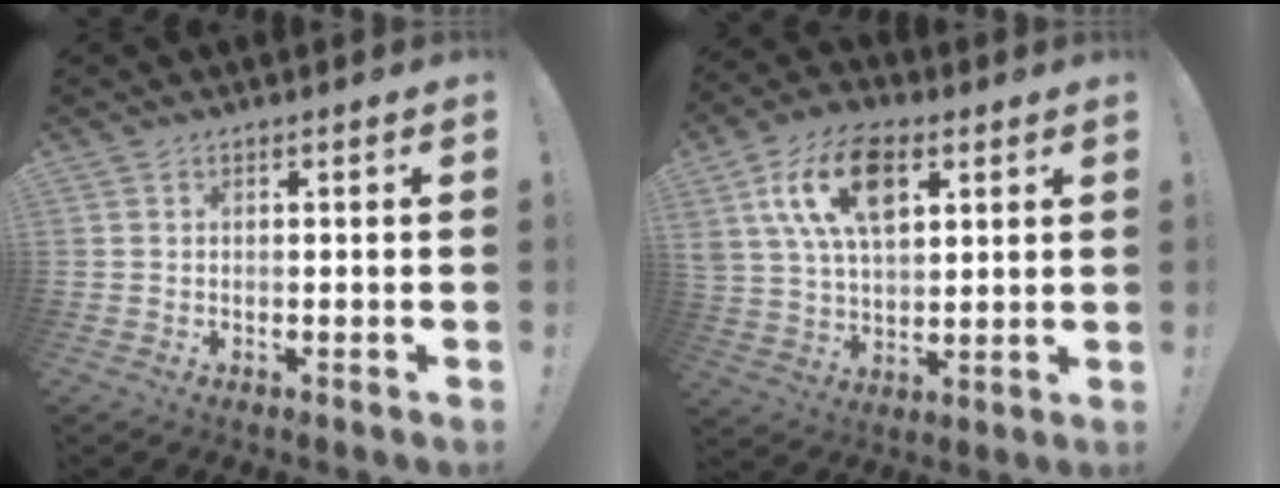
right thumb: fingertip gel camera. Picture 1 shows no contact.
{"total": 17.4, "force": [7.0, 10.7, 11.8], "torque": [-0.202, -0.008, 0.129]}